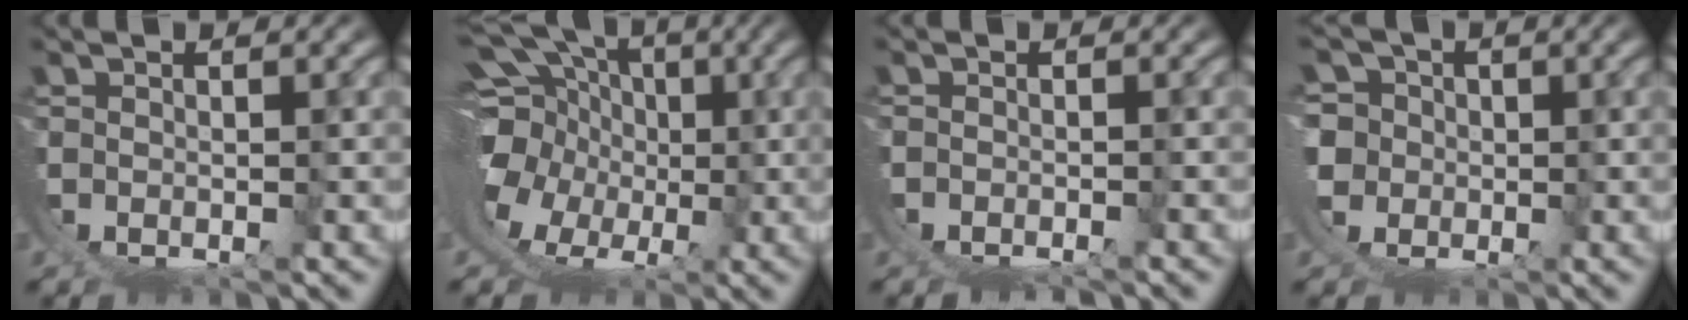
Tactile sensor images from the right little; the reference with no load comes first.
{"total": 15.2, "force": [2.1, 12.0, 9.0], "torque": [-0.153, -0.016, 0.018]}
{"total": 2.3, "force": [-2.1, 0.5, 0.5], "torque": [-0.004, -0.015, -0.030]}
{"total": 10.2, "force": [-0.7, 9.7, 3.3], "torque": [-0.104, -0.041, -0.011]}